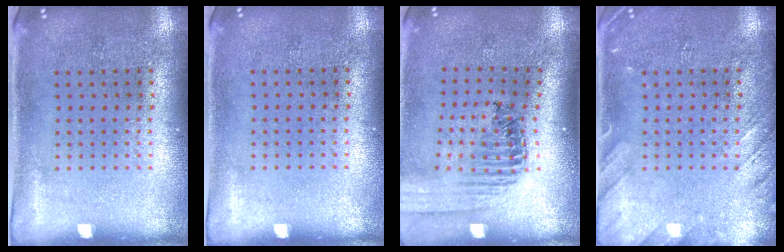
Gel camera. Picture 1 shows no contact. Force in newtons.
{"total": 0.0}
{"total": 1.3, "press": 1.3, "slide": 0.1}
{"total": 2.1, "press": 2.1, "slide": 0.2}